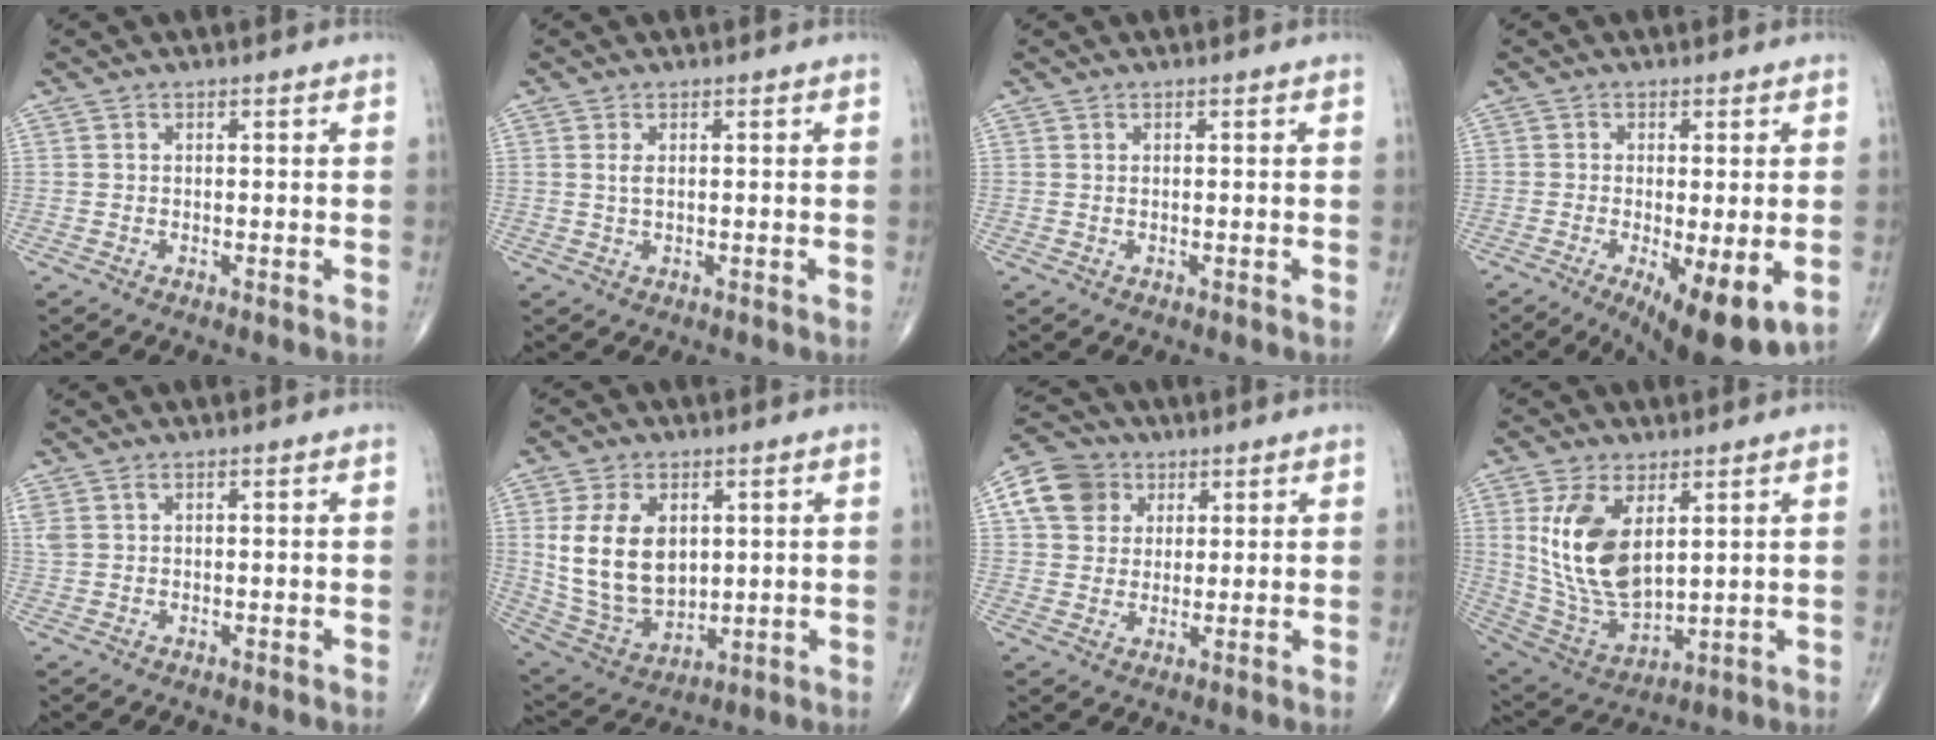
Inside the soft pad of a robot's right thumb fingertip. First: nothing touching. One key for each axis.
{"total": 1.6, "fx": 0.4, "fy": 0.6, "fz": 1.4, "tx": -0.033, "ty": 0.000, "tz": 0.014}
{"total": 0.0}
{"total": 12.0, "fx": -4.0, "fy": 3.5, "fz": 10.8, "tx": -0.158, "ty": -0.022, "tz": -0.053}
{"total": 2.0, "fx": 1.1, "fy": 1.0, "fz": 1.4, "tx": -0.046, "ty": 0.013, "tz": 0.032}
{"total": 15.0, "fx": 2.7, "fy": 9.8, "fz": 11.0, "tx": -0.186, "ty": -0.019, "tz": 0.069}
{"total": 9.5, "fx": 3.4, "fy": 8.2, "fz": 3.2, "tx": -0.039, "ty": 0.000, "tz": 0.054}
{"total": 15.5, "fx": 4.4, "fy": 8.1, "fz": 12.4, "tx": -0.235, "ty": -0.023, "tz": 0.104}